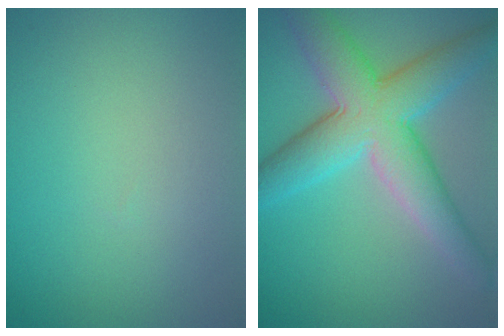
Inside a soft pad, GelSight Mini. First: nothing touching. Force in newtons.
{"total": 8.7, "press": 8.7, "slide": 0.4}